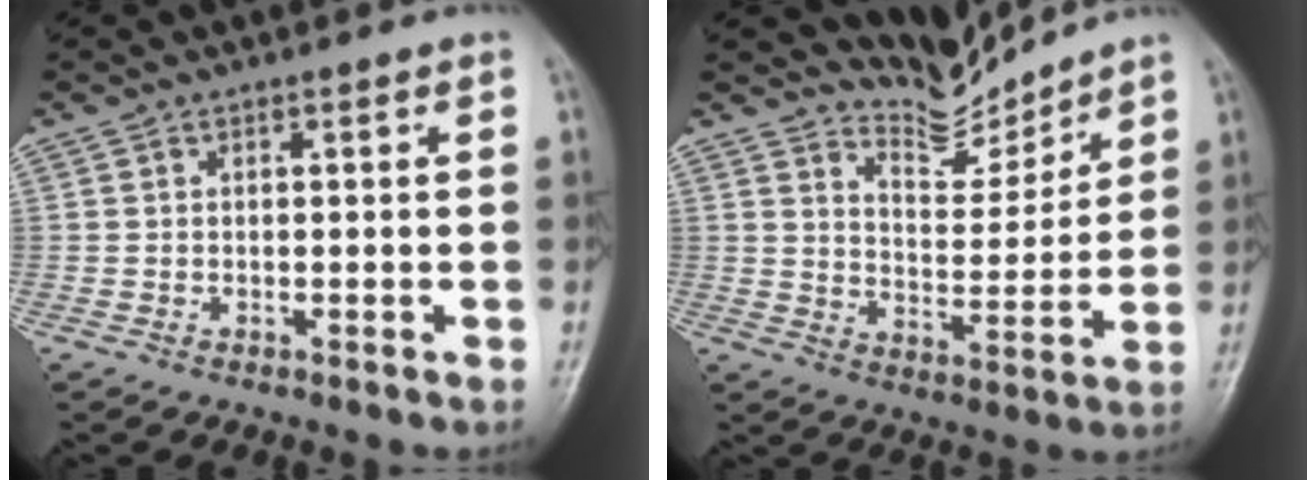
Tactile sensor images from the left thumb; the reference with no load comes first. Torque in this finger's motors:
{"motor_torque": [0.15, 0.05, -0.55, -0.59, 0.02]}